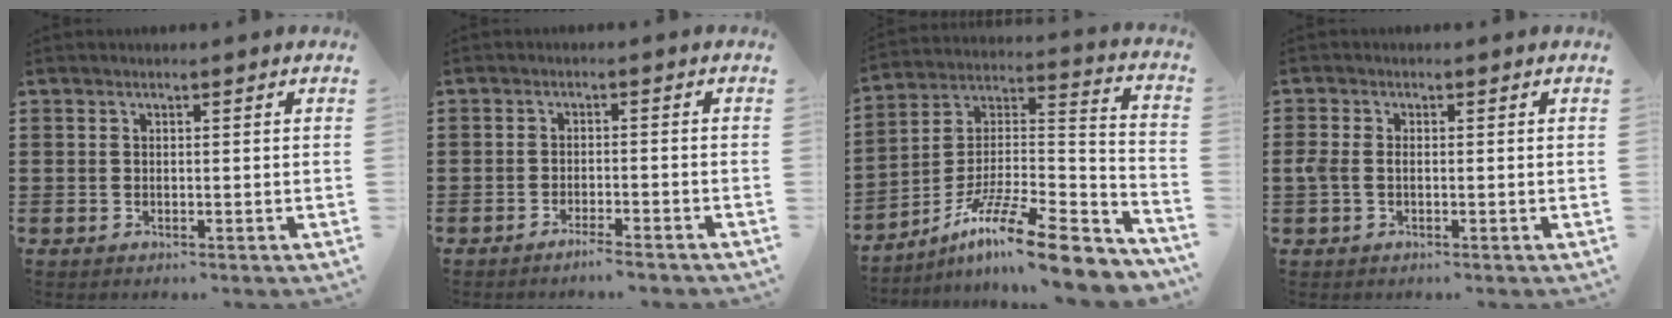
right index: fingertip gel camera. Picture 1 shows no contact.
{"total": 2.3, "force": [-2.1, -0.1, 1.0], "torque": [-0.017, 0.003, -0.040]}
{"total": 14.6, "force": [-10.6, 1.8, 9.8], "torque": [-0.166, 0.021, -0.190]}
{"total": 1.6, "force": [-0.3, 0.9, 1.3], "torque": [-0.041, -0.003, -0.011]}